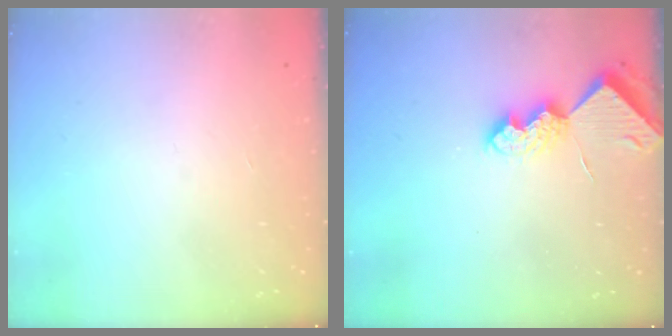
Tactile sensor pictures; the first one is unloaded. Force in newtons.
{"total": 7.4, "press": 7.3, "slide": 0.8}